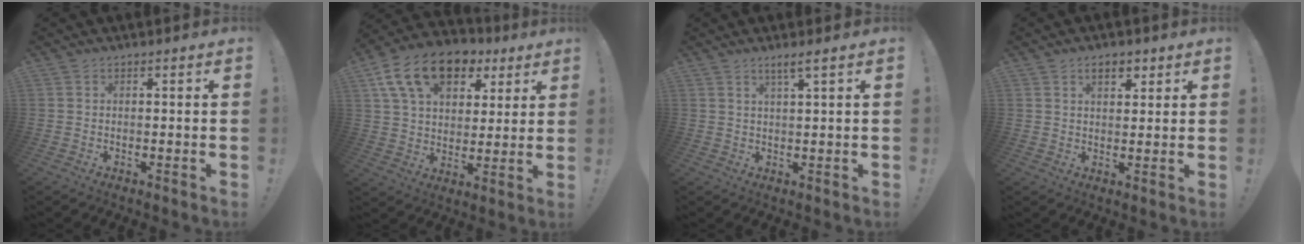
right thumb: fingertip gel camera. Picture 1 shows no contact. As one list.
[{"total": 17.5, "force": [8.8, 11.1, 10.4], "torque": [-0.174, -0.035, 0.162]}, {"total": 2.8, "force": [1.7, -0.1, 2.2], "torque": [-0.044, -0.003, 0.028]}, {"total": 4.5, "force": [2.4, 2.7, 2.8], "torque": [-0.039, -0.001, 0.040]}]